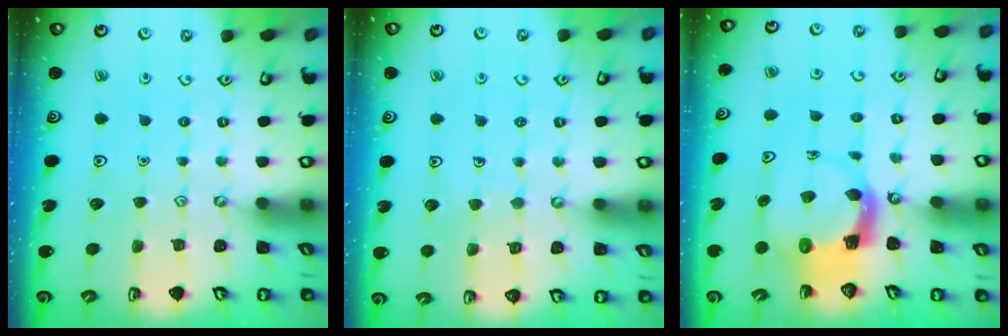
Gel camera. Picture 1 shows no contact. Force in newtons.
{"total": 4.0, "press": 4.0, "slide": 0.3}
{"total": 5.2, "press": 5.1, "slide": 1.1}